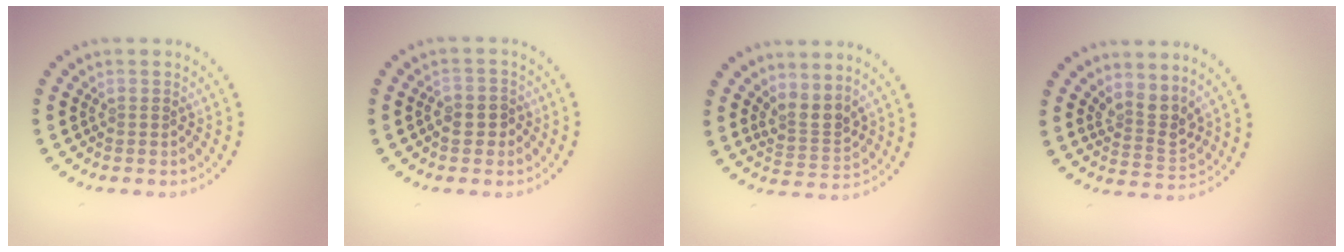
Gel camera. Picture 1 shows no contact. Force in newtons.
{"total": 2.3, "press": 2.2, "slide": 0.8}
{"total": 2.5, "press": 1.9, "slide": 1.7}
{"total": 2.7, "press": 2.0, "slide": 1.9}